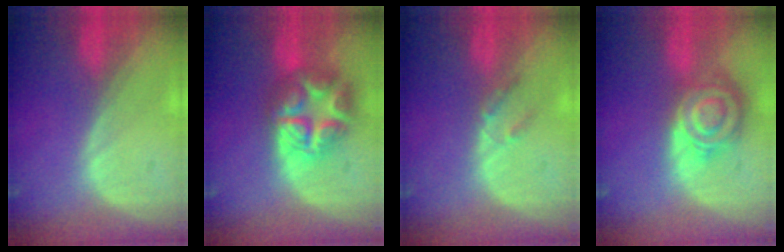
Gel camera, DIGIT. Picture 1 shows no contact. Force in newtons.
{"total": 8.9, "press": 8.9, "slide": 0.4}
{"total": 2.0, "press": 1.8, "slide": 0.9}
{"total": 8.6, "press": 7.5, "slide": 4.3}